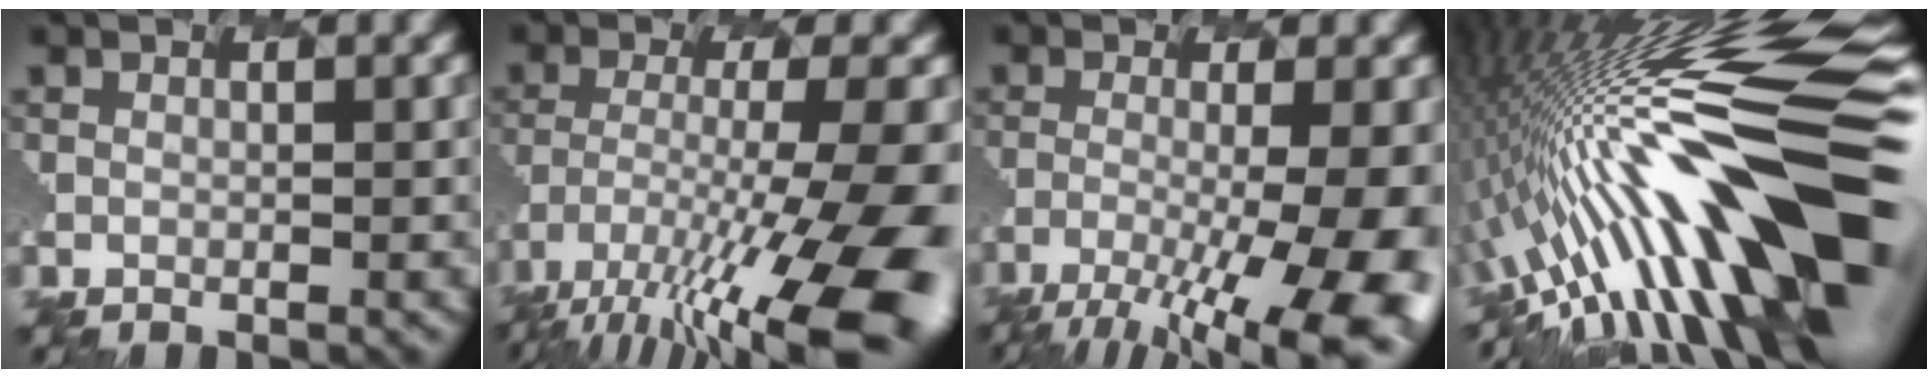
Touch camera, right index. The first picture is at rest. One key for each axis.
{"total": 13.1, "fx": -7.9, "fy": 2.6, "fz": 10.1, "tx": -0.207, "ty": -0.020, "tz": -0.125}
{"total": 11.4, "fx": -6.3, "fy": 2.9, "fz": 9.1, "tx": -0.155, "ty": -0.019, "tz": -0.086}
{"total": 14.5, "fx": -1.8, "fy": 3.3, "fz": 14.0, "tx": -0.225, "ty": 0.043, "tz": -0.053}